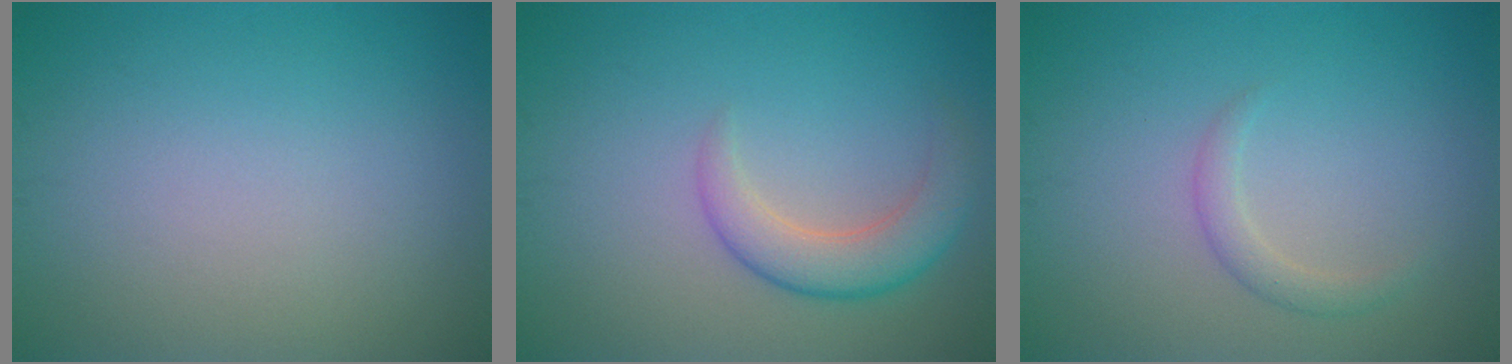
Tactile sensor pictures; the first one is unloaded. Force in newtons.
{"total": 3.6, "press": 3.6, "slide": 0.1}
{"total": 1.5, "press": 1.5, "slide": 0.1}